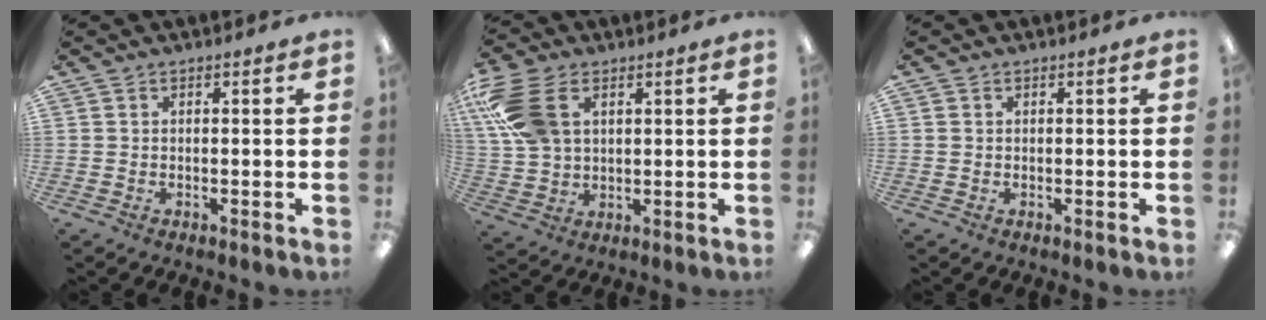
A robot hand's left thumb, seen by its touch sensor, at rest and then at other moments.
{"total": 14.1, "force": [5.0, 9.3, 9.4], "torque": [-0.225, 0.007, 0.093]}
{"total": 0.6, "force": [0.2, 0.6, 0.1], "torque": [-0.003, 0.005, 0.002]}